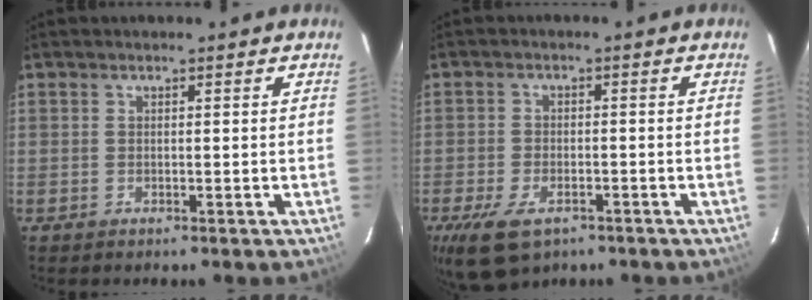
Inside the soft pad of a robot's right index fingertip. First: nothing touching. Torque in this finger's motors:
{"motor_torque": [0.92, -0.82, 0.48, 0.04]}